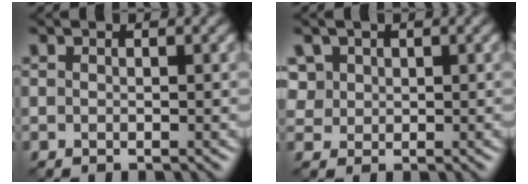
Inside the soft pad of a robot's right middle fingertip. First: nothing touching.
{"total": 3.0, "force": [1.5, 2.4, 0.8], "torque": [-0.029, 0.009, 0.030]}